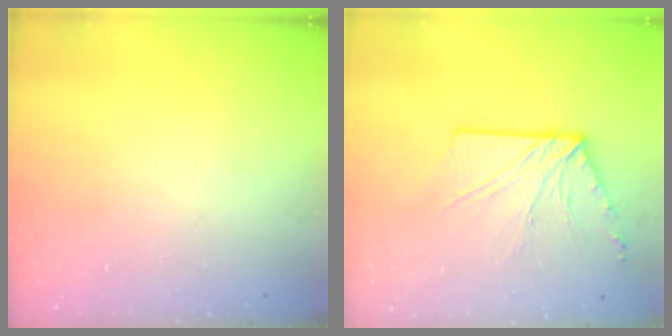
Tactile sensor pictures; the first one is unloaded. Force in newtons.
{"total": 9.3, "press": 9.3, "slide": 0.3}